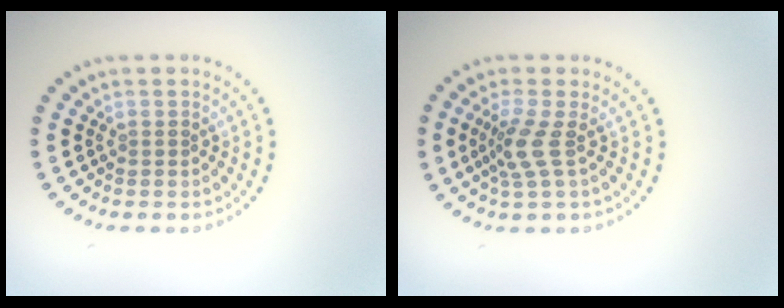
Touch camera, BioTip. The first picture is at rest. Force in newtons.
{"total": 2.5, "press": 1.9, "slide": 1.7}